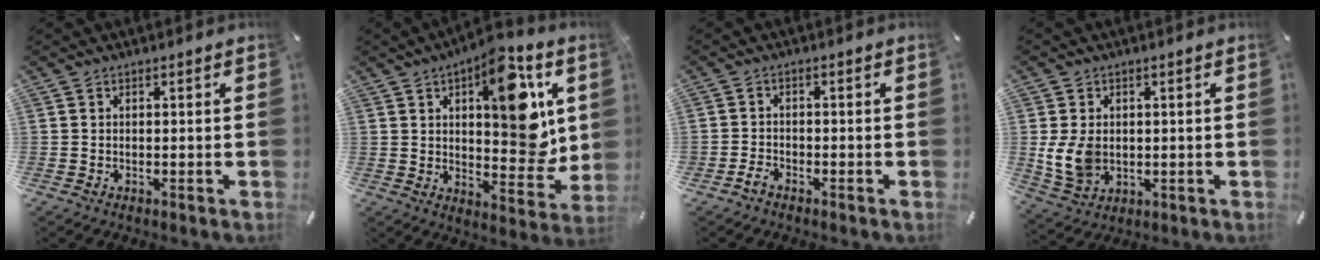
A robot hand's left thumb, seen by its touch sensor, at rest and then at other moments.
{"total": 17.8, "force": [6.4, 8.5, 14.2], "torque": [-0.162, -0.043, 0.103]}
{"total": 2.2, "force": [-1.8, 1.1, 0.8], "torque": [-0.015, 0.009, -0.036]}
{"total": 8.7, "force": [0.1, 7.0, 5.2], "torque": [-0.112, 0.002, 0.004]}